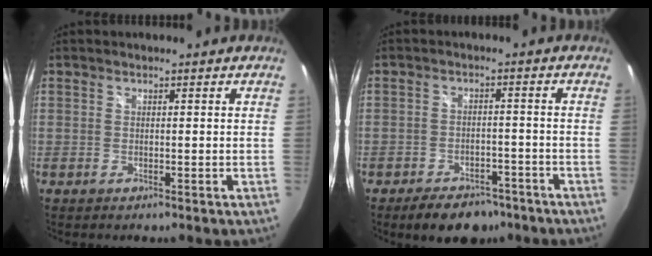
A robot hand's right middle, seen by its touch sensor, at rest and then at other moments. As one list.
[{"total": 9.4, "force": [-7.1, 4.9, 3.8], "torque": [-0.086, 0.006, -0.096]}]